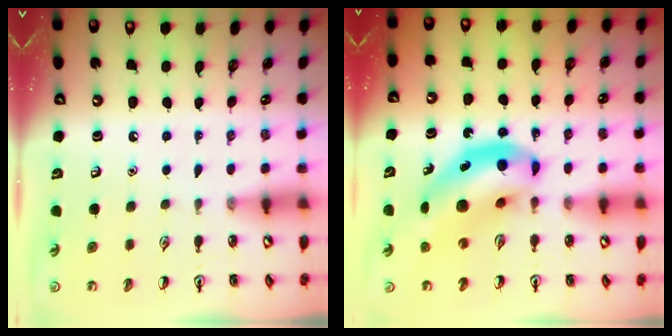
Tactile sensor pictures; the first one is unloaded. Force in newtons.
{"total": 13.2, "press": 12.6, "slide": 3.9}